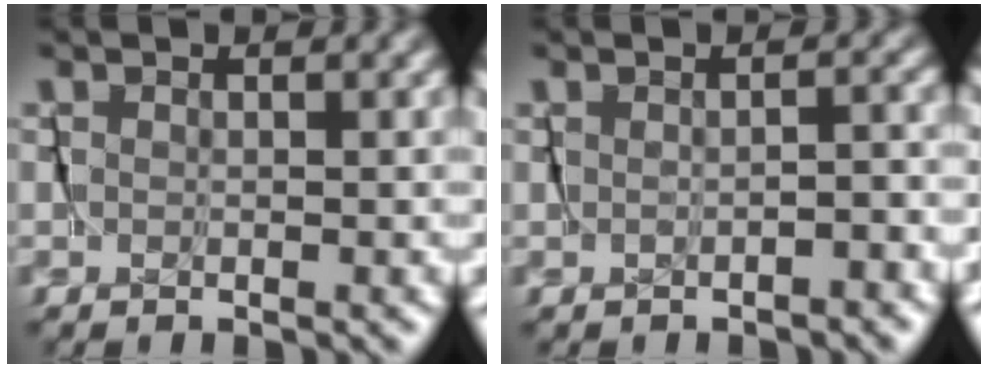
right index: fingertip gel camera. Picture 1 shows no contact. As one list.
[{"total": 0.9, "force": [-0.8, 0.0, -0.3], "torque": [0.011, 0.007, -0.020]}]